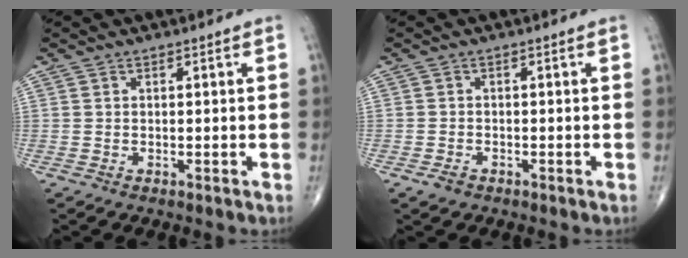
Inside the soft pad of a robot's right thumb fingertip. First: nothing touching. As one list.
[{"total": 1.6, "force": [-1.0, 1.1, 0.7], "torque": [-0.014, 0.003, -0.015]}]